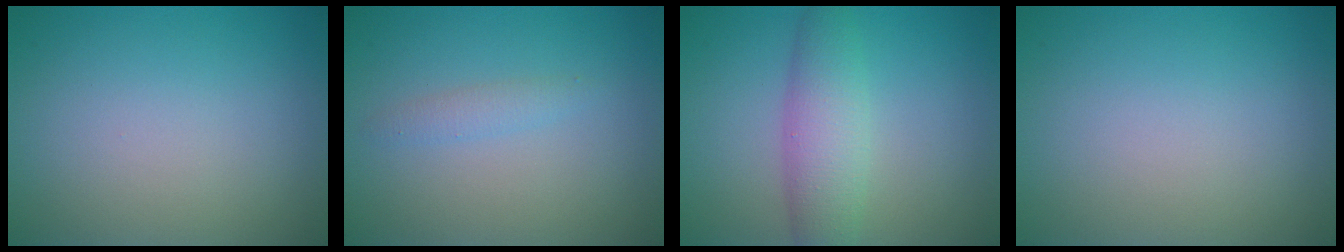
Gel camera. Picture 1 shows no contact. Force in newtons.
{"total": 1.2, "press": 1.2, "slide": 0.0}
{"total": 4.2, "press": 4.2, "slide": 0.1}
{"total": 0.0}